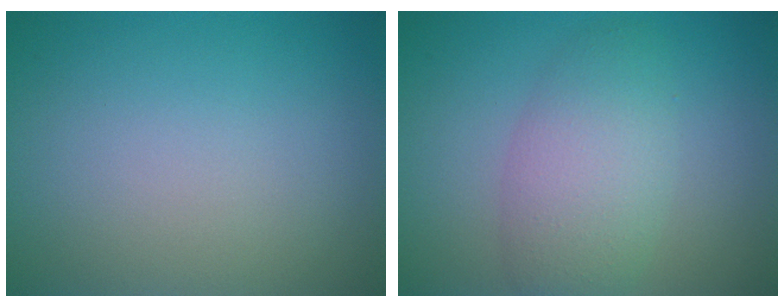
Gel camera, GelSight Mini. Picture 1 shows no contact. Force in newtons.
{"total": 4.6, "press": 4.6, "slide": 0.2}